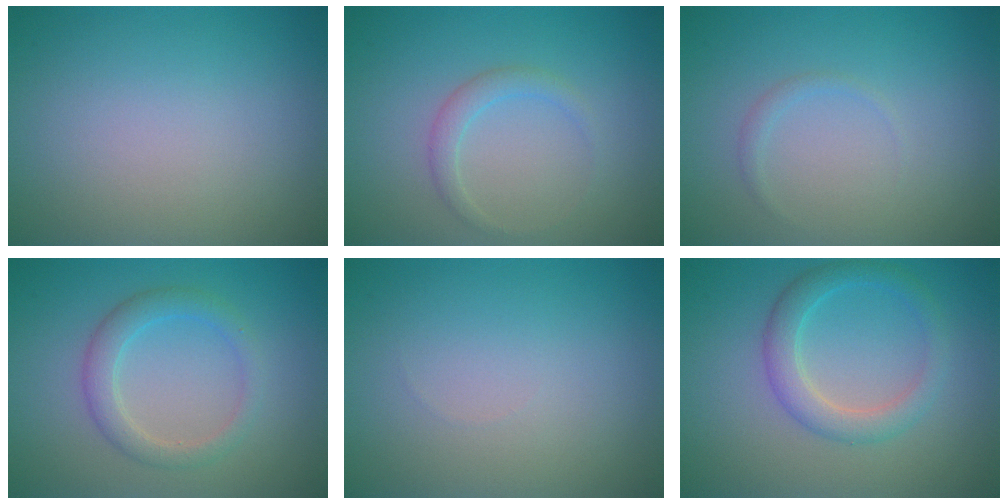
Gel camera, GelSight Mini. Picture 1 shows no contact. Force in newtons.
{"total": 1.5, "press": 1.5, "slide": 0.1}
{"total": 0.7, "press": 0.7, "slide": 0.1}
{"total": 2.7, "press": 2.7, "slide": 0.1}
{"total": 0.0}
{"total": 3.0, "press": 3.0, "slide": 0.1}